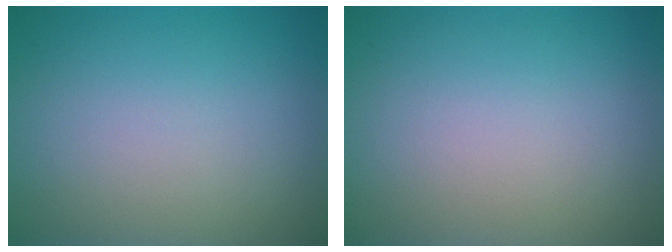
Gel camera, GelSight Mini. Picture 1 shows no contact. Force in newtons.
{"total": 0.0}